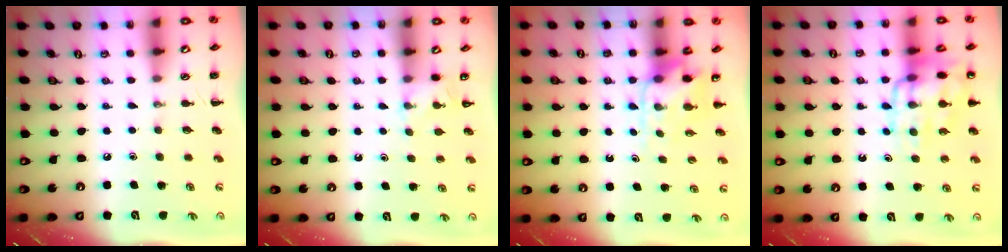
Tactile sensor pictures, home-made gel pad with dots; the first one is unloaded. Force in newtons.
{"total": 4.0, "press": 3.9, "slide": 1.1}
{"total": 4.8, "press": 4.8, "slide": 0.3}
{"total": 14.4, "press": 14.2, "slide": 2.4}